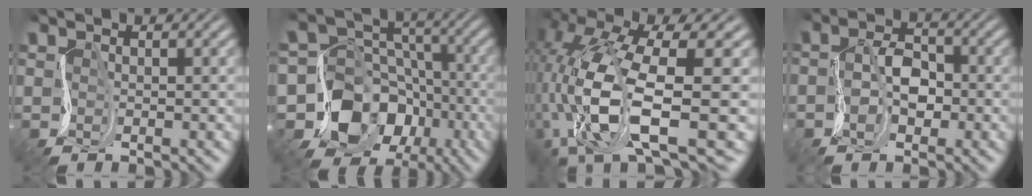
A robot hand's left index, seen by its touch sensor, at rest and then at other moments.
{"total": 13.3, "force": [-6.8, 10.7, 4.0], "torque": [-0.079, -0.007, -0.129]}
{"total": 11.8, "force": [-3.3, 4.7, 10.3], "torque": [-0.226, -0.011, -0.062]}
{"total": 2.9, "force": [-1.3, 2.0, 1.7], "torque": [-0.031, 0.003, -0.027]}